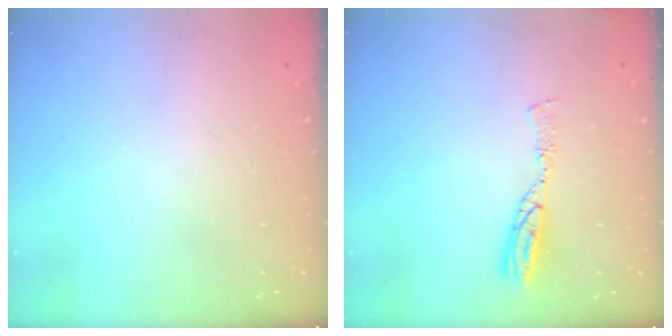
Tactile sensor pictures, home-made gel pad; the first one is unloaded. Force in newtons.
{"total": 7.7, "press": 7.7, "slide": 0.8}